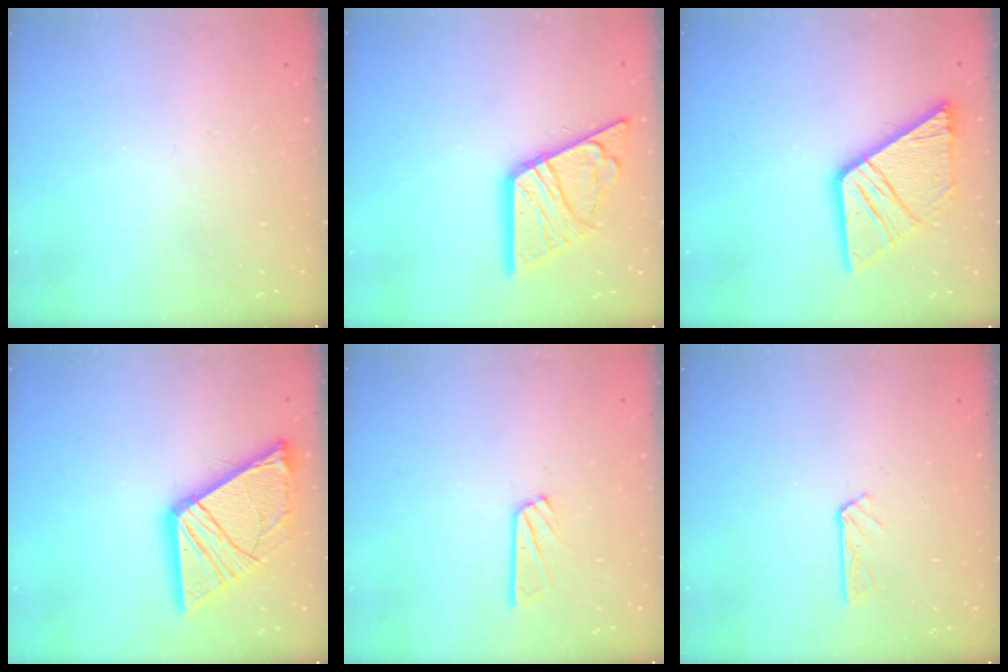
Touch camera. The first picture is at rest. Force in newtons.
{"total": 17.5, "press": 17.4, "slide": 1.8}
{"total": 17.2, "press": 17.1, "slide": 1.9}
{"total": 19.4, "press": 19.2, "slide": 2.1}
{"total": 7.5, "press": 7.5, "slide": 0.6}
{"total": 3.9, "press": 3.9, "slide": 0.5}